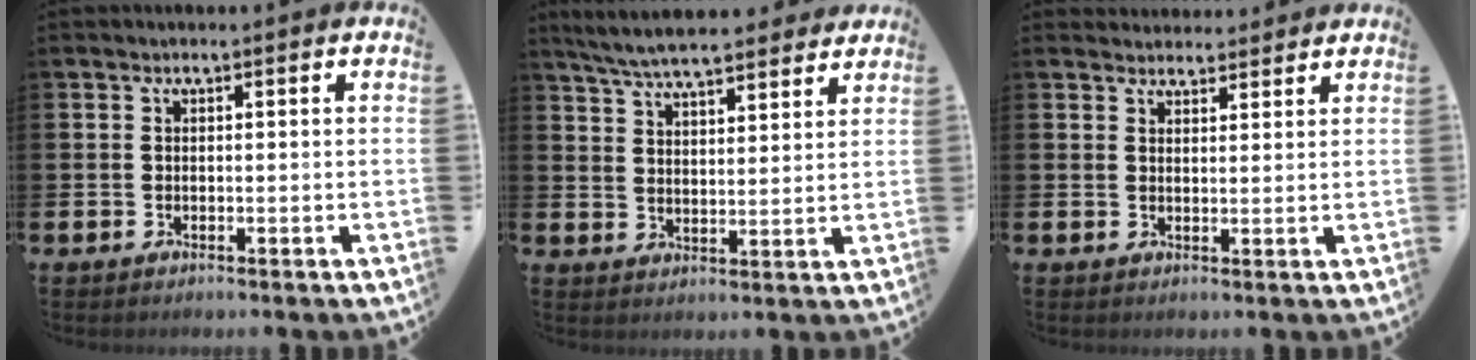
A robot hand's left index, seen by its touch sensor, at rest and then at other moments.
{"total": 6.8, "force": [6.4, 1.0, 2.0], "torque": [-0.051, -0.032, 0.114]}
{"total": 2.8, "force": [2.7, 0.8, -0.1], "torque": [0.011, -0.014, 0.046]}